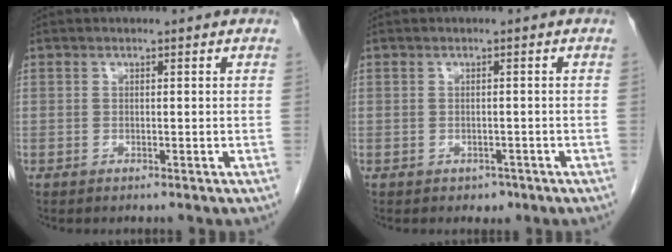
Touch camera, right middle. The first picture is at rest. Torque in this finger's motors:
{"motor_torque": [0.23, -0.02, -0.02, -0.01]}